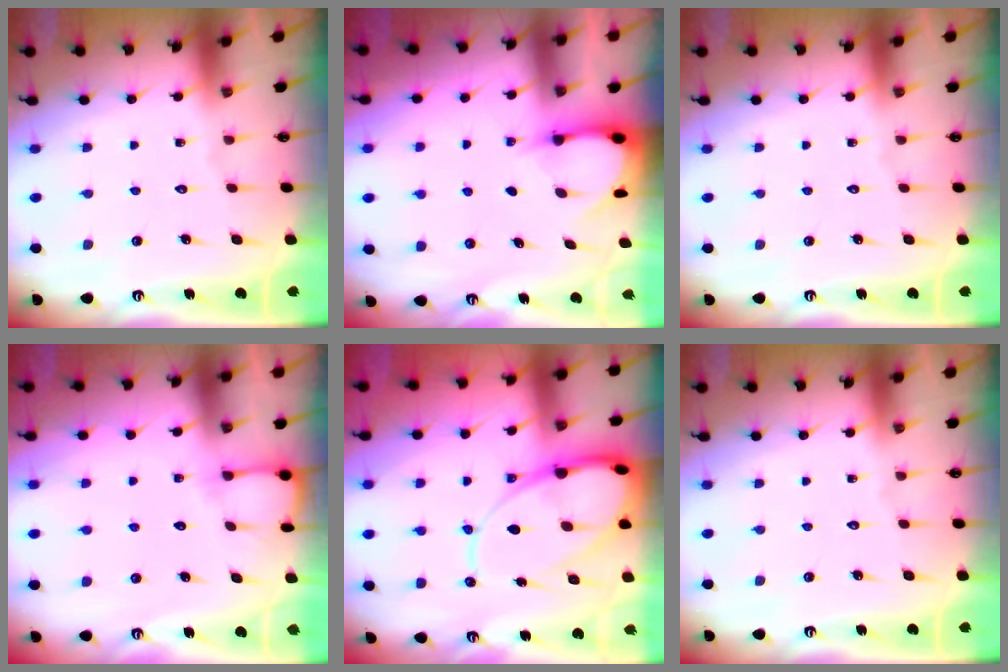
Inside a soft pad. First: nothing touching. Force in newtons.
{"total": 3.3, "press": 3.3, "slide": 0.3}
{"total": 0.0}
{"total": 3.3, "press": 3.3, "slide": 0.4}
{"total": 16.3, "press": 16.2, "slide": 1.6}
{"total": 0.0}